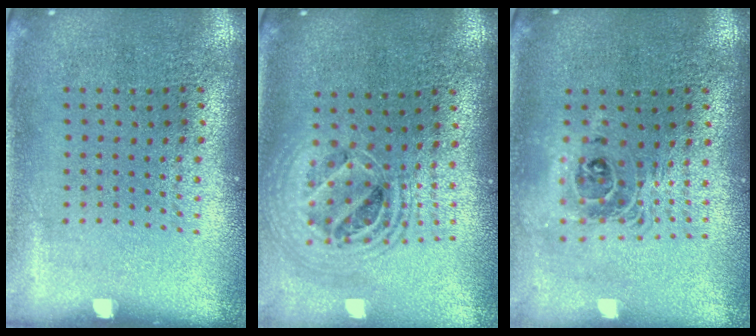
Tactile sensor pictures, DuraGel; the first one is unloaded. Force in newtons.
{"total": 2.1, "press": 1.7, "slide": 1.2}
{"total": 1.7, "press": 1.4, "slide": 1.0}